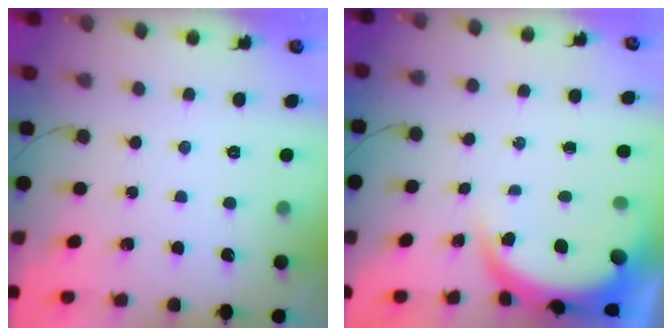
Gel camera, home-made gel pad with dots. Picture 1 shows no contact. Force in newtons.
{"total": 5.2, "press": 5.1, "slide": 0.8}